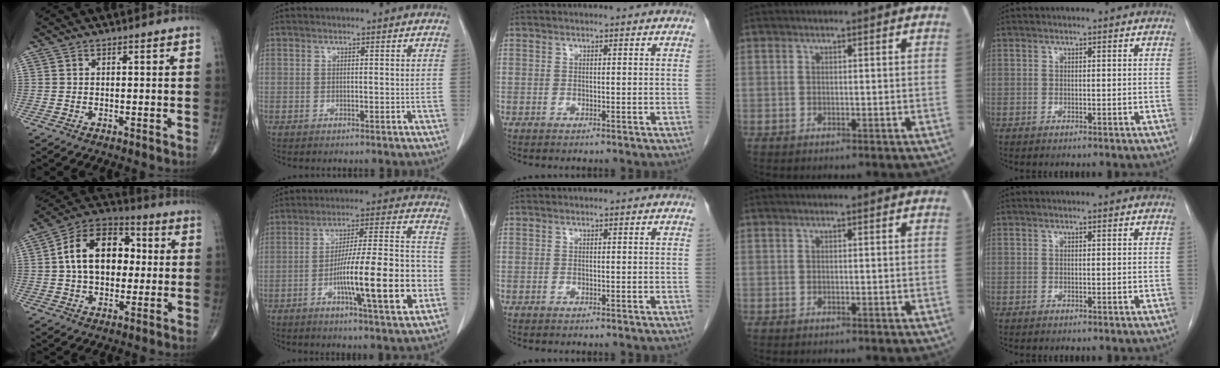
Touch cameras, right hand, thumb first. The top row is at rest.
{"thumb": {"total": 16.0, "force": [1.5, 10.8, 11.7], "torque": [-0.162, 0.027, 0.015]}, "index": {"total": 16.9, "force": [-4.8, 1.7, 16.1], "torque": [-0.262, 0.007, -0.072]}}